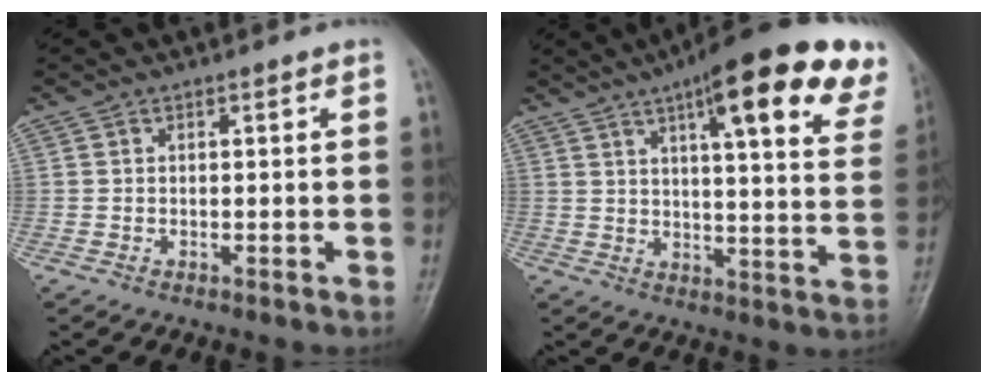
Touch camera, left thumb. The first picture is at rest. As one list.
[{"total": 24.0, "force": [13.8, 5.8, 18.8], "torque": [-0.235, -0.025, 0.172]}]